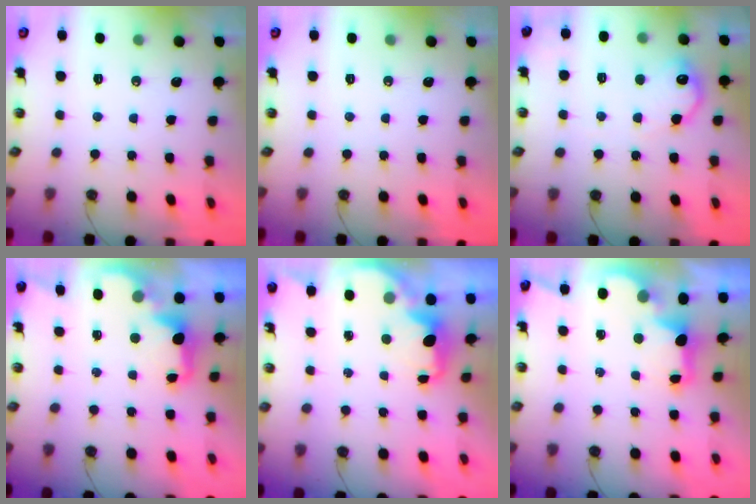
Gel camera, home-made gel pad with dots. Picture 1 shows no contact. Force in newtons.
{"total": 0.0}
{"total": 12.2, "press": 12.1, "slide": 0.6}
{"total": 2.5, "press": 2.4, "slide": 0.6}
{"total": 2.2, "press": 2.1, "slide": 0.6}
{"total": 2.6, "press": 2.5, "slide": 0.7}